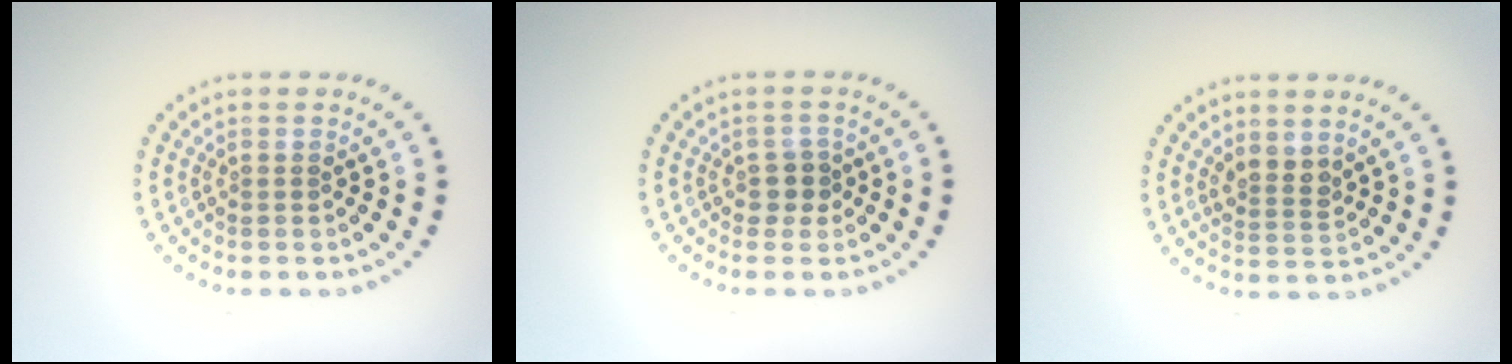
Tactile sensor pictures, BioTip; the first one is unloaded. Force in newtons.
{"total": 1.7, "press": 1.4, "slide": 1.0}
{"total": 2.0, "press": 1.7, "slide": 1.1}